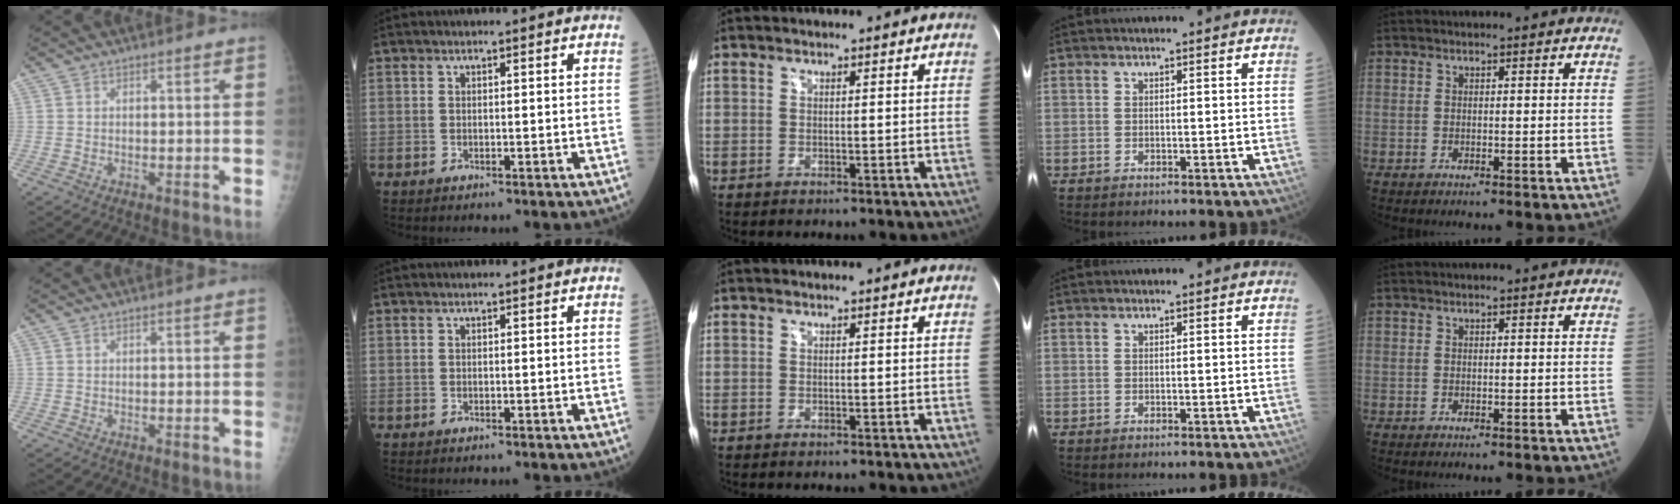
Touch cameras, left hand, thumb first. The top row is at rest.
{}